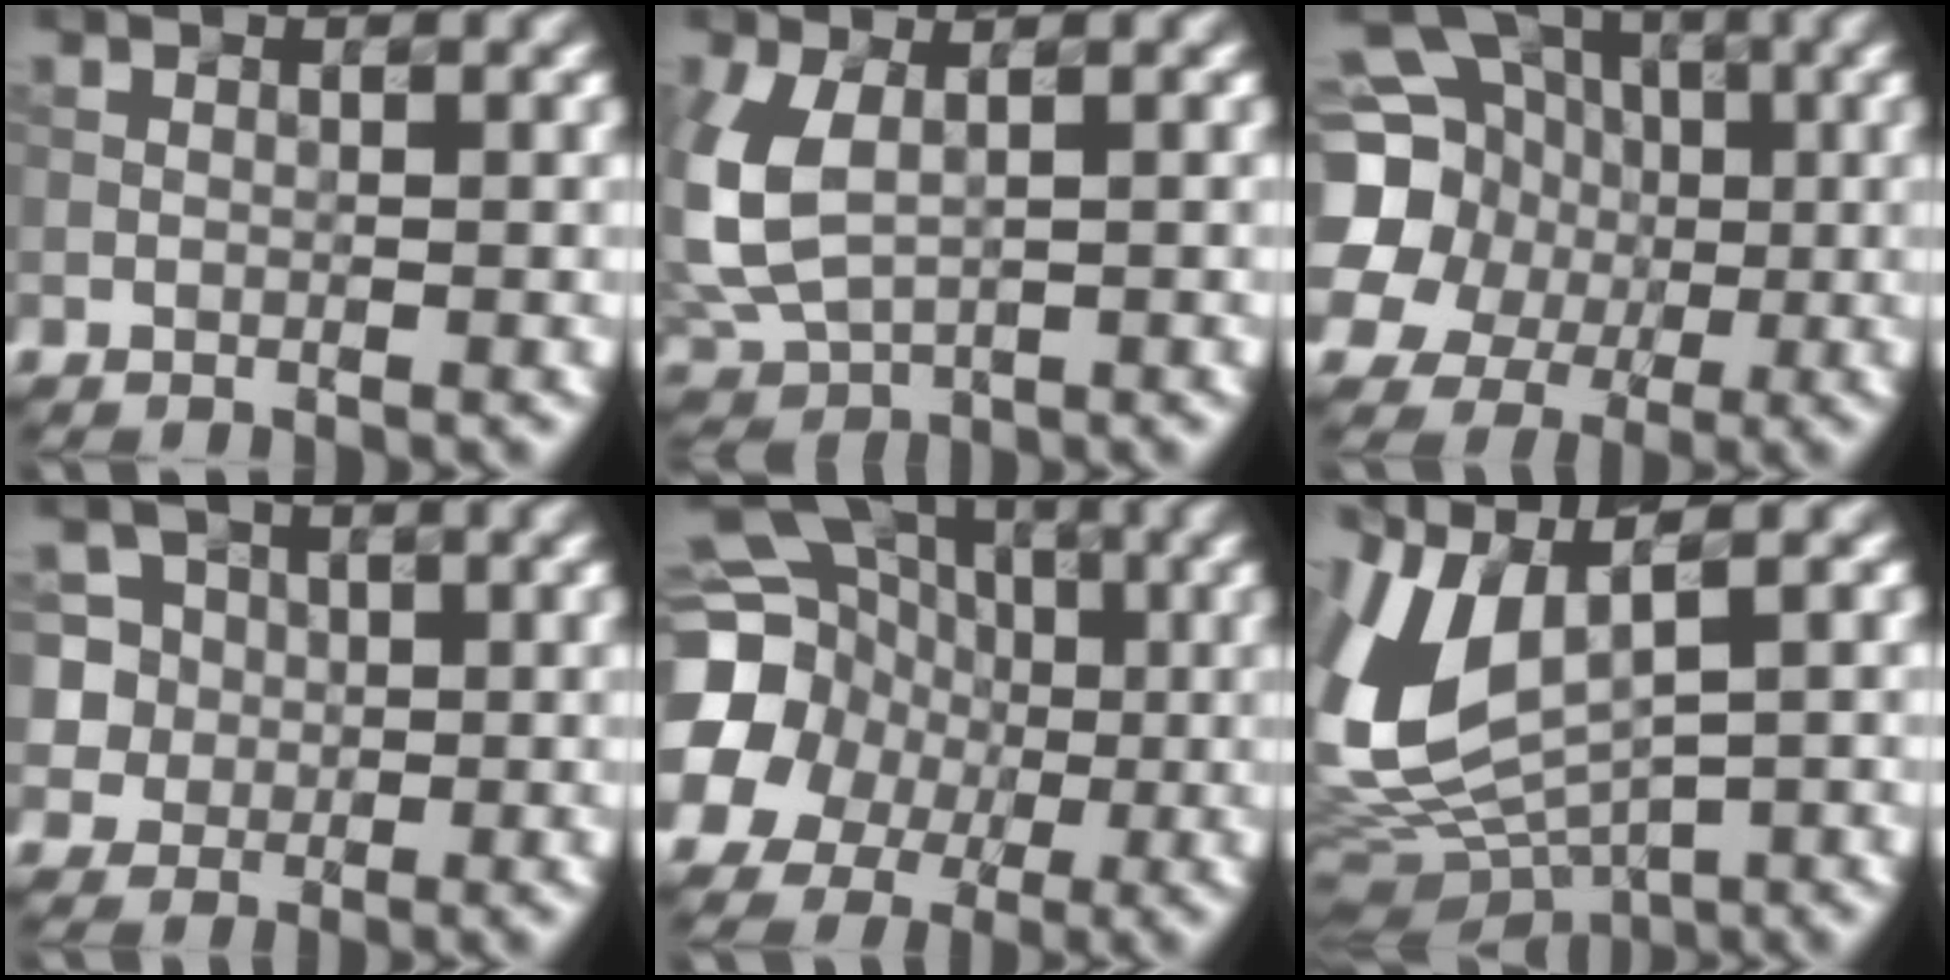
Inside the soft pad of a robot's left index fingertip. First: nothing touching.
{"total": 5.5, "force": [0.4, 3.4, 4.3], "torque": [-0.109, -0.001, 0.015]}
{"total": 17.7, "force": [2.1, 16.1, 7.0], "torque": [-0.169, 0.011, 0.013]}
{"total": 7.2, "force": [2.1, 6.5, 2.2], "torque": [-0.050, 0.028, 0.027]}
{"total": 18.3, "force": [-0.8, 17.4, 5.7], "torque": [-0.162, 0.001, -0.045]}
{"total": 9.5, "force": [1.6, 4.7, 8.1], "torque": [-0.189, -0.010, 0.046]}